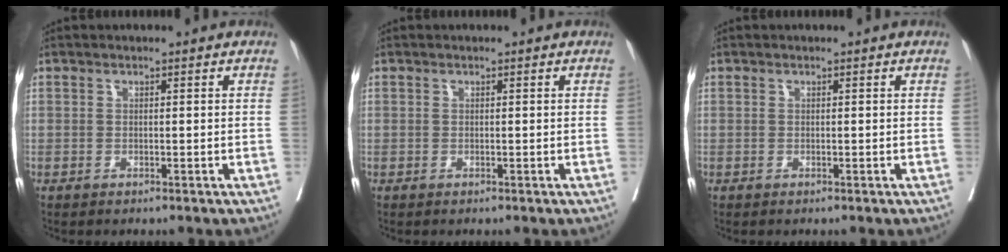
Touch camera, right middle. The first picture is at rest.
{"total": 0.0}
{"total": 0.0}